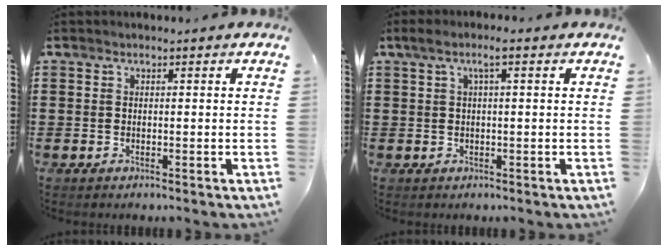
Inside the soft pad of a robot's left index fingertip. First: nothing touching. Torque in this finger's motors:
{"motor_torque": [1.11, -0.63, 0.32, 0.05]}